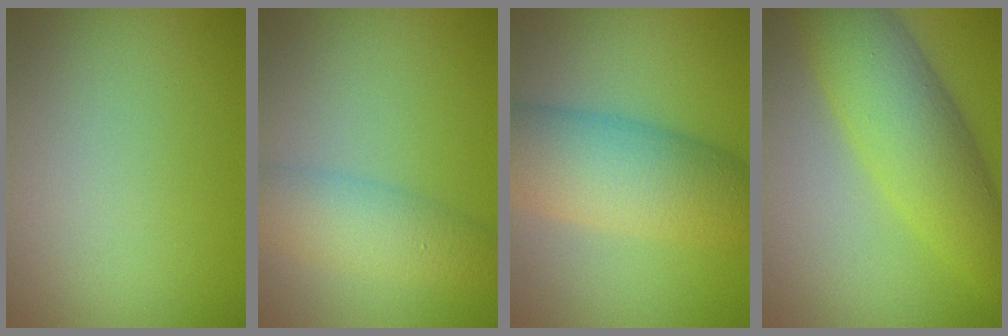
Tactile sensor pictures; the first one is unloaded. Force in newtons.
{"total": 4.5, "press": 4.5, "slide": 0.2}
{"total": 8.4, "press": 8.4, "slide": 0.1}
{"total": 8.0, "press": 8.0, "slide": 0.1}